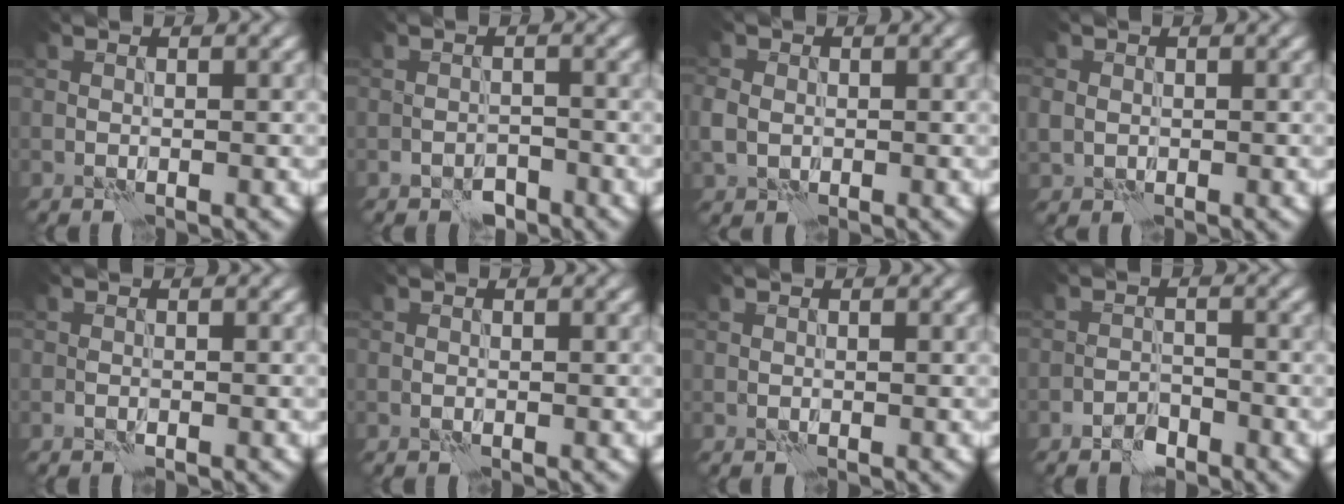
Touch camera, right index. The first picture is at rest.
{"total": 1.5, "force": [-1.3, 0.8, 0.3], "torque": [0.000, 0.006, -0.023]}
{"total": 2.7, "force": [-0.2, 2.3, 1.4], "torque": [-0.029, 0.001, -0.003]}
{"total": 2.0, "force": [0.2, 1.9, 0.7], "torque": [-0.010, 0.006, 0.004]}
{"total": 0.0}
{"total": 0.0}
{"total": 0.0}
{"total": 1.5, "force": [-1.3, 0.6, 0.5], "torque": [-0.002, 0.006, -0.026]}